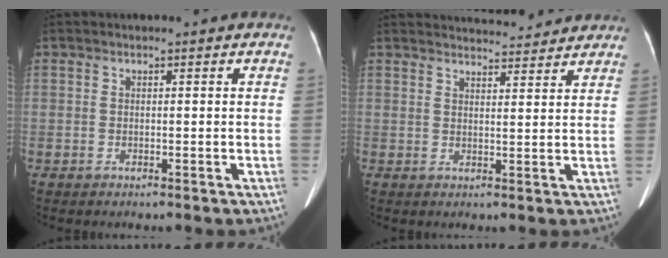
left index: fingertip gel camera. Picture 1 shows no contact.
{"total": 8.7, "force": [8.5, 1.2, 1.6], "torque": [-0.019, 0.012, 0.101]}